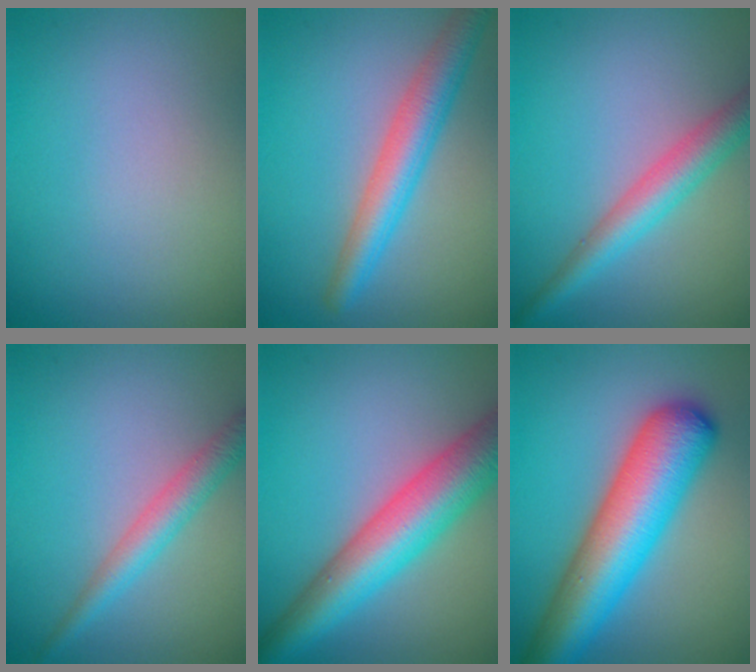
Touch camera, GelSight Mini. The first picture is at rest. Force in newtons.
{"total": 4.6, "press": 4.6, "slide": 0.2}
{"total": 4.1, "press": 4.1, "slide": 0.0}
{"total": 2.8, "press": 2.8, "slide": 0.1}
{"total": 8.8, "press": 8.8, "slide": 0.3}
{"total": 9.7, "press": 9.7, "slide": 0.3}